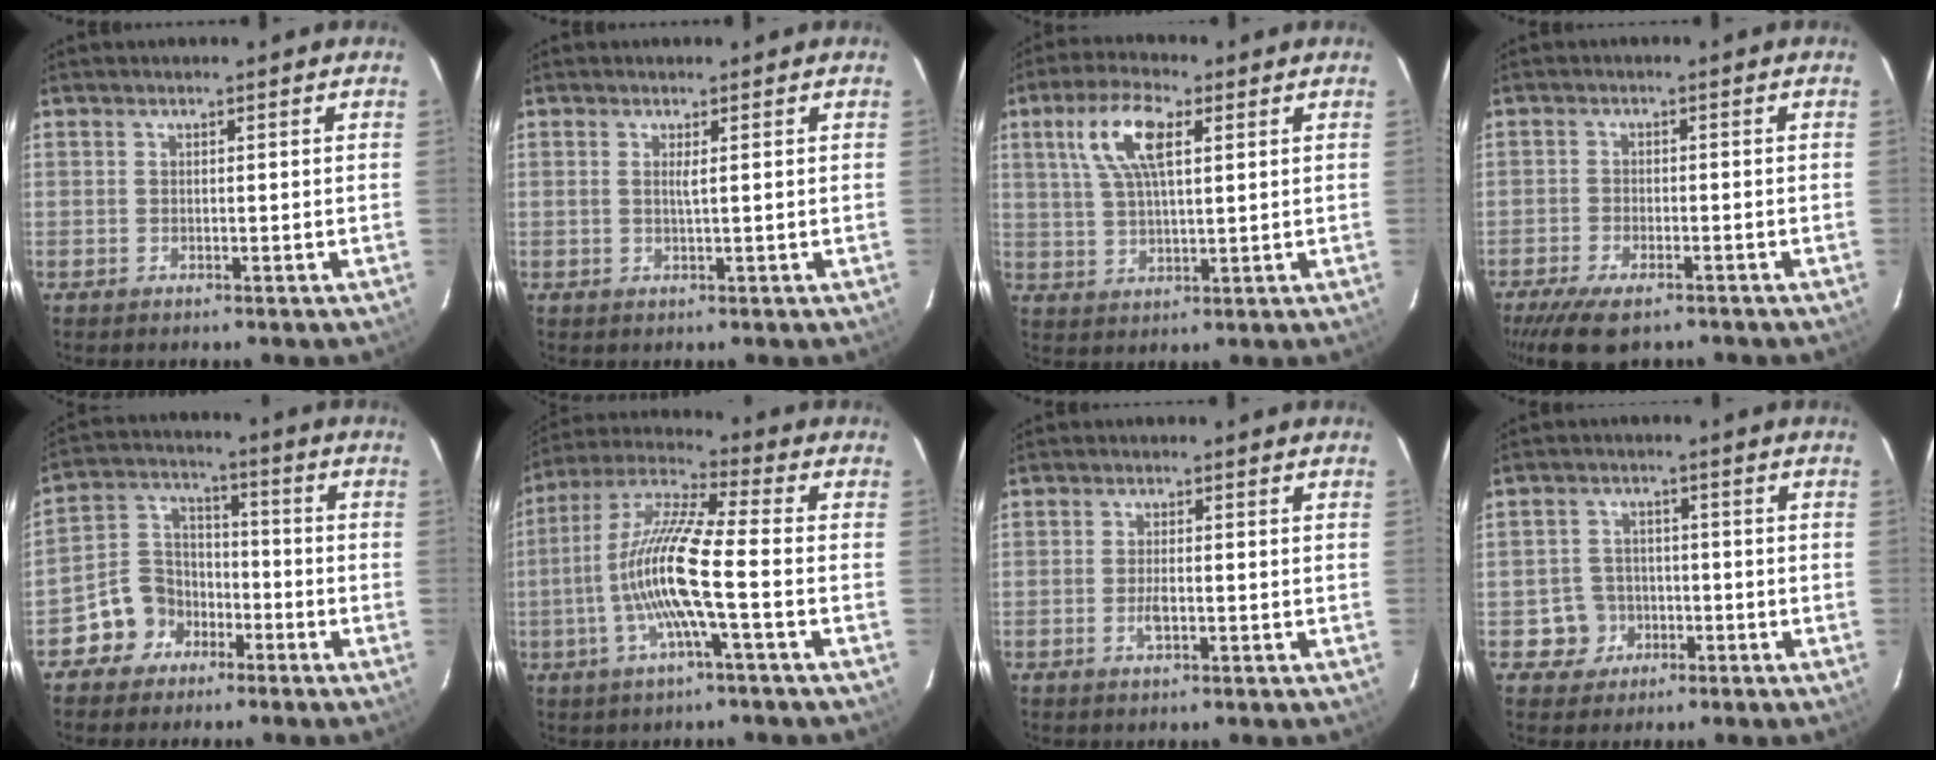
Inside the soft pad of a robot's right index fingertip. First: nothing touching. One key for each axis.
{"total": 1.2, "fx": 0.3, "fy": -0.2, "fz": 1.1, "tx": -0.022, "ty": -0.002, "tz": 0.006}
{"total": 9.7, "fx": 3.6, "fy": 3.5, "fz": 8.2, "tx": -0.162, "ty": 0.018, "tz": 0.069}
{"total": 8.6, "fx": -6.4, "fy": 3.1, "fz": 4.8, "tx": -0.117, "ty": -0.020, "tz": -0.111}
{"total": 8.9, "fx": -5.1, "fy": 7.1, "fz": 1.4, "tx": -0.034, "ty": 0.045, "tz": -0.091}
{"total": 13.3, "fx": -3.2, "fy": 0.8, "fz": 12.9, "tx": -0.254, "ty": 0.002, "tz": -0.064}
{"total": 2.5, "fx": -0.8, "fy": 0.9, "fz": 2.2, "tx": -0.043, "ty": -0.002, "tz": -0.013}
{"total": 5.2, "fx": -1.8, "fy": 4.9, "fz": 0.2, "tx": -0.008, "ty": 0.023, "tz": -0.024}